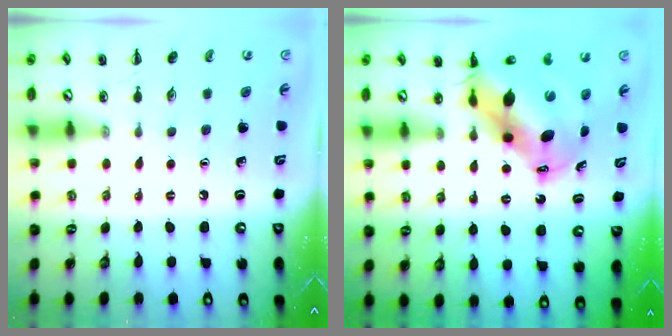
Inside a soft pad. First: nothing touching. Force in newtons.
{"total": 14.1, "press": 13.6, "slide": 3.5}